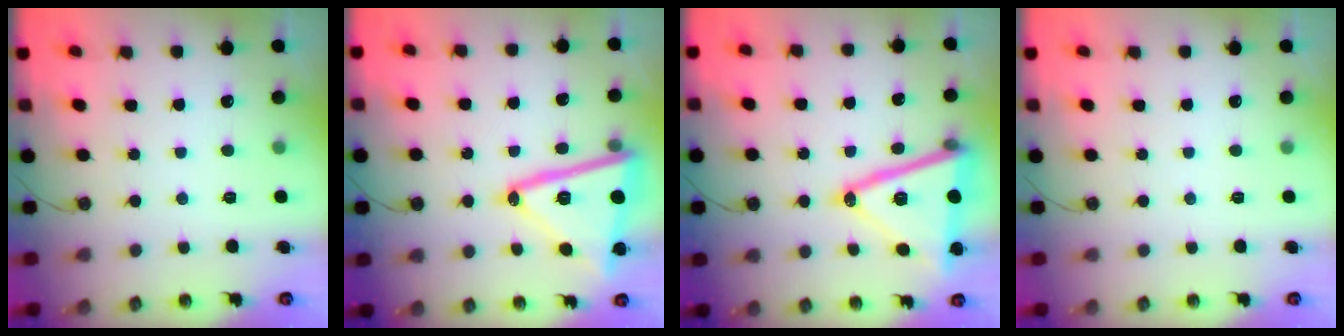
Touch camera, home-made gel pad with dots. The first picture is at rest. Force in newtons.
{"total": 22.7, "press": 22.7, "slide": 1.3}
{"total": 21.2, "press": 20.9, "slide": 3.5}
{"total": 0.0}